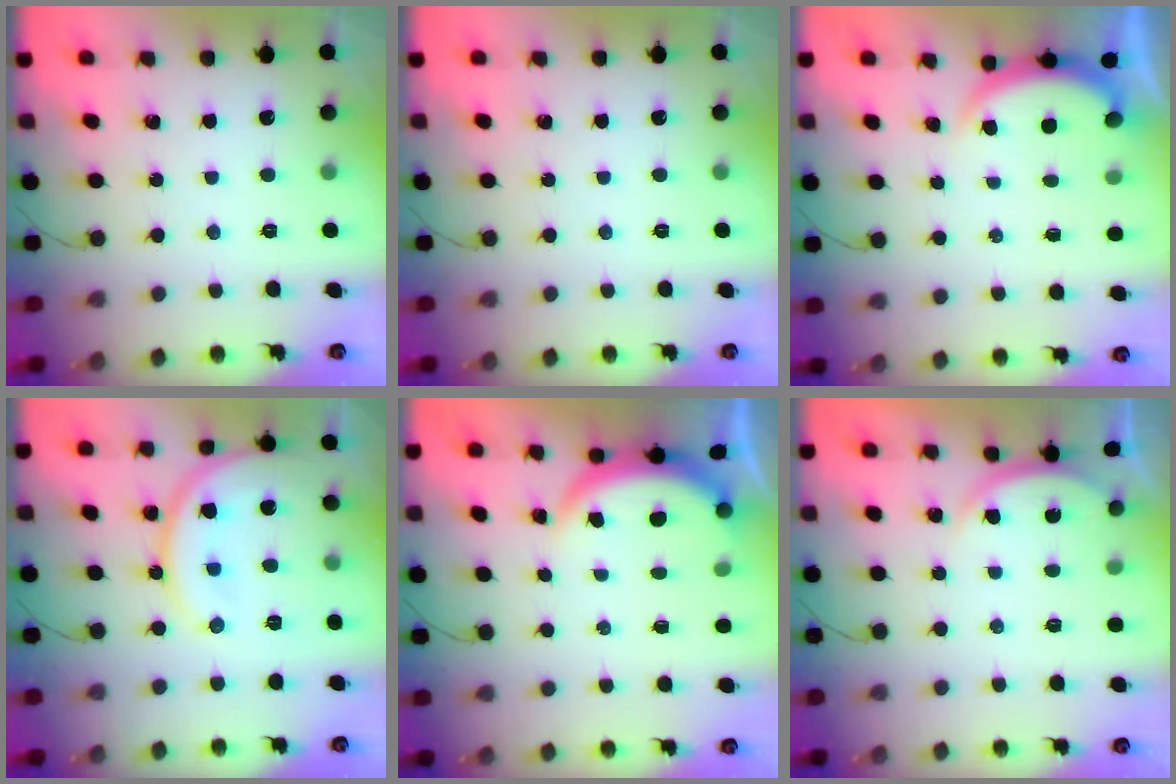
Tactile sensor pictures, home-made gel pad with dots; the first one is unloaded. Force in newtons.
{"total": 0.0}
{"total": 1.8, "press": 1.8, "slide": 0.5}
{"total": 13.4, "press": 13.3, "slide": 0.9}
{"total": 3.8, "press": 3.8, "slide": 0.3}
{"total": 2.4, "press": 2.4, "slide": 0.3}